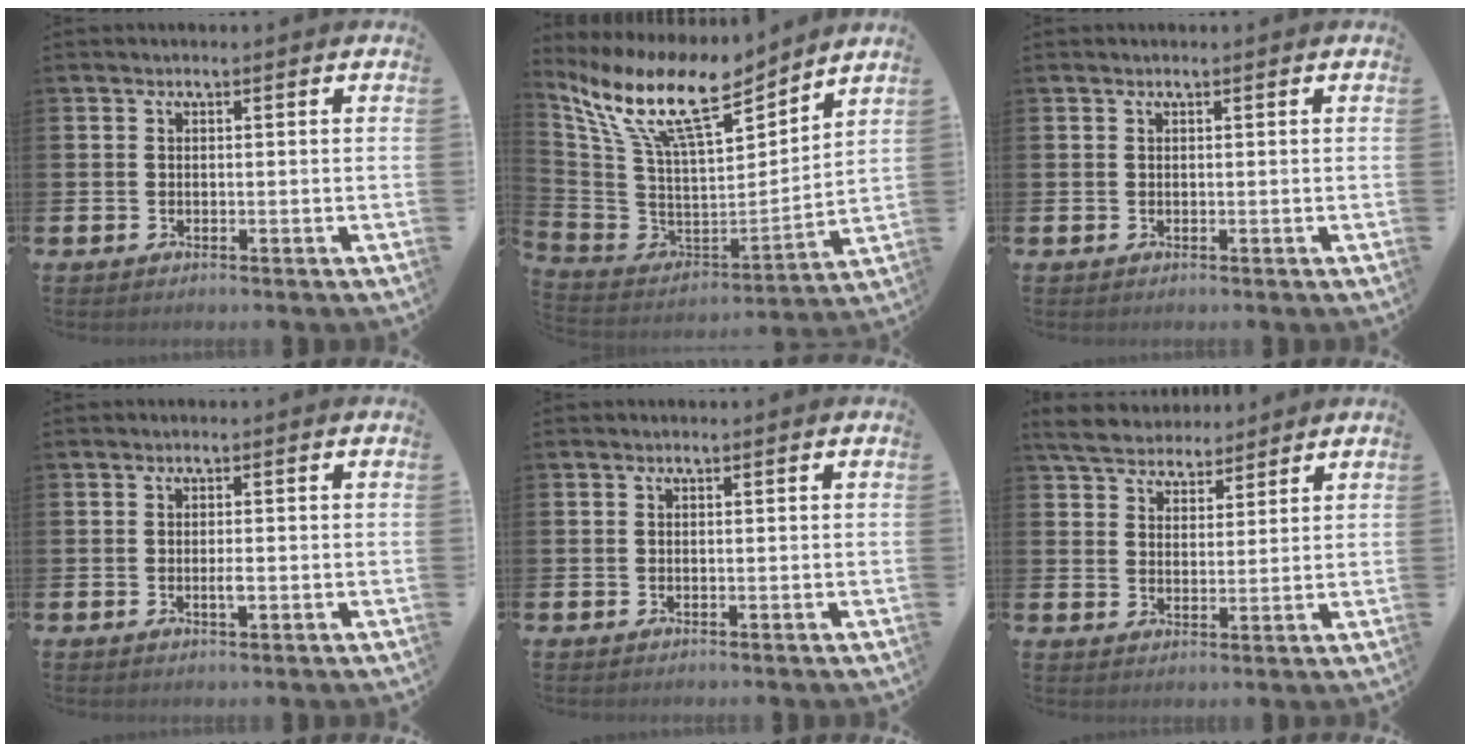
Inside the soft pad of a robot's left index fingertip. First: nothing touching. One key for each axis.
{"total": 12.8, "fx": 9.9, "fy": 3.9, "fz": 7.1, "tx": -0.186, "ty": -0.062, "tz": 0.172}
{"total": 0.0}
{"total": 1.3, "fx": -0.5, "fy": 0.3, "fz": 1.2, "tx": -0.016, "ty": -0.004, "tz": -0.010}
{"total": 0.0}
{"total": 5.4, "fx": 5.2, "fy": 1.6, "fz": 0.7, "tx": -0.036, "ty": -0.020, "tz": 0.094}